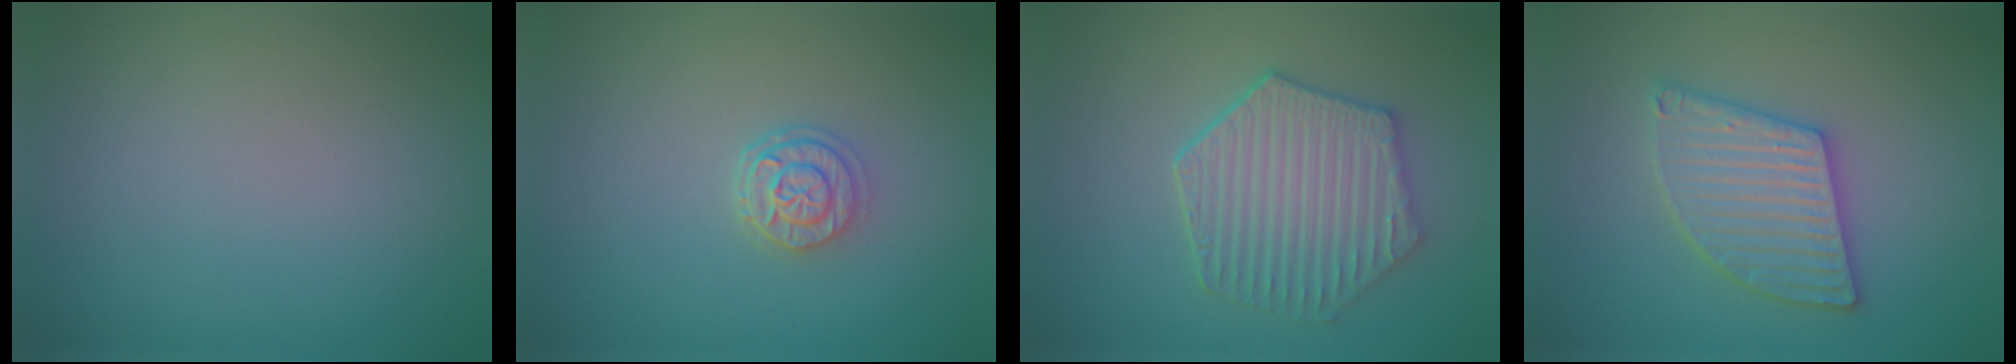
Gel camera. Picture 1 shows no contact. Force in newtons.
{"total": 2.6, "press": 2.2, "slide": 1.5}
{"total": 5.9, "press": 4.9, "slide": 3.4}
{"total": 5.2, "press": 5.2, "slide": 0.5}